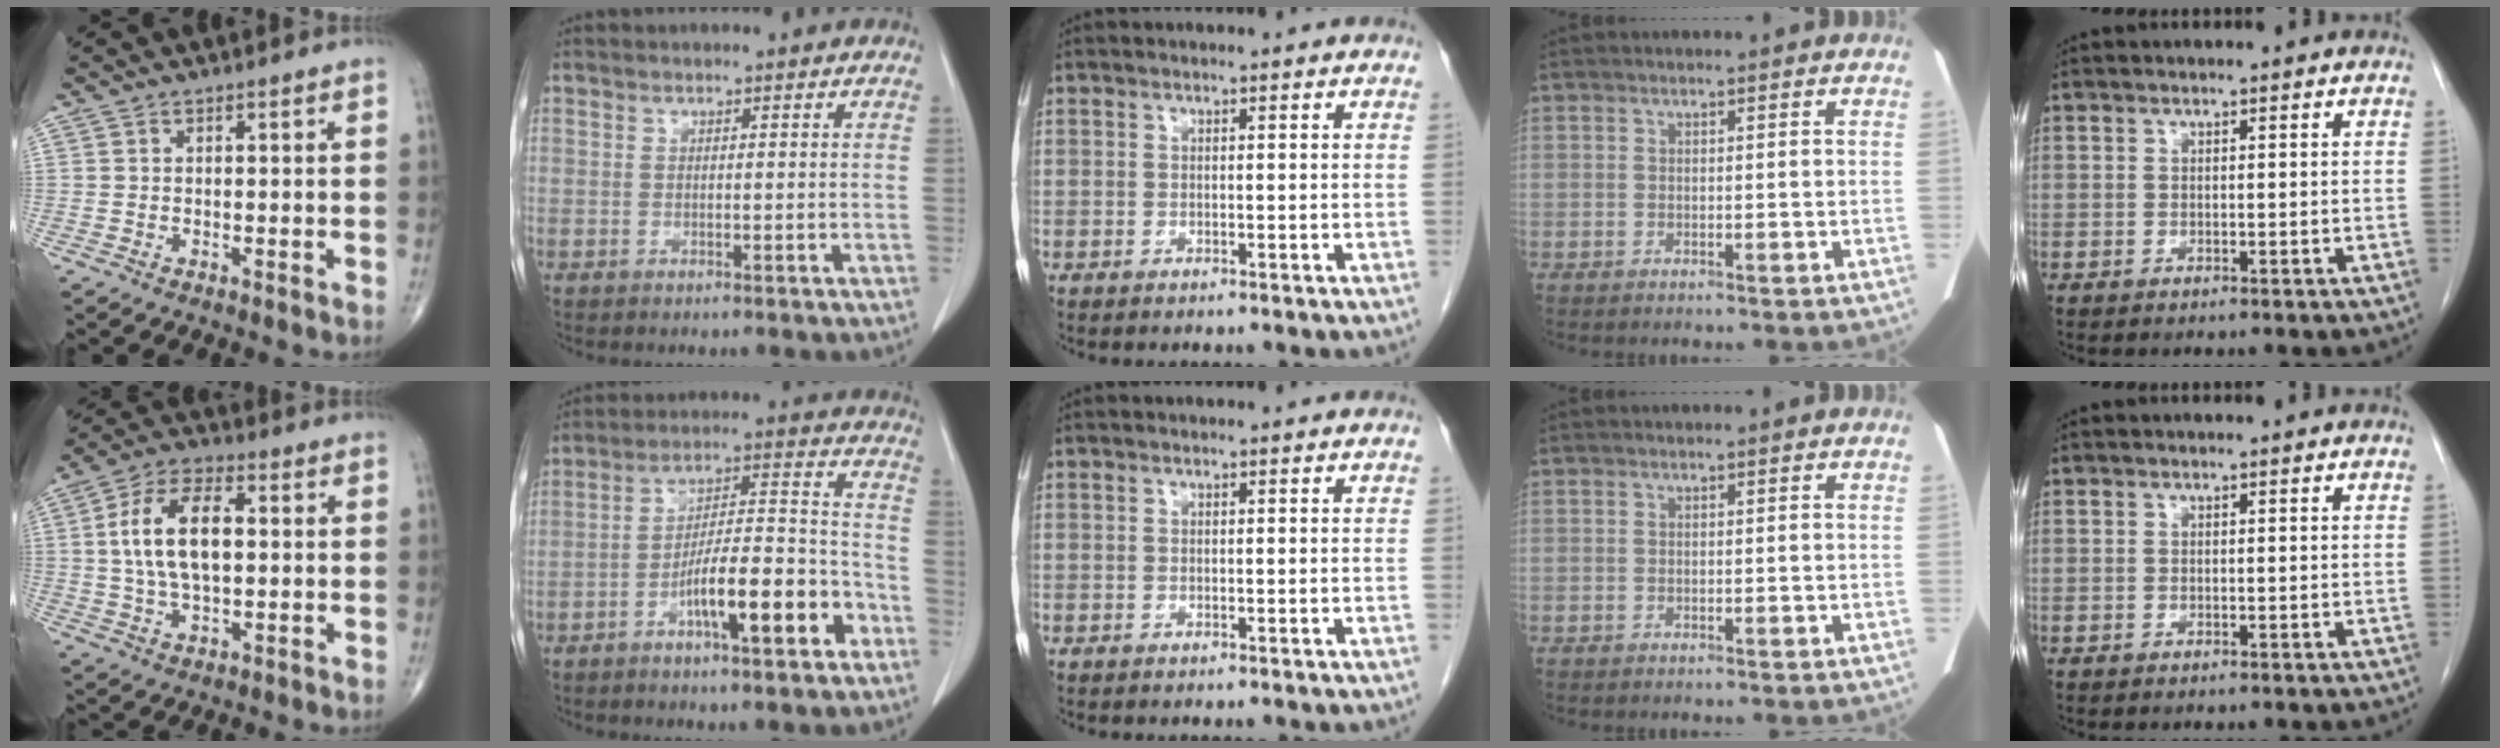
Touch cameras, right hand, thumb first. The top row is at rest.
{"thumb": {"total": 13.2, "force": [1.2, 6.8, 11.2], "torque": [-0.210, 0.017, 0.020]}, "index": {"total": 13.9, "force": [-6.5, 2.8, 12.0], "torque": [-0.197, 0.020, -0.103]}}